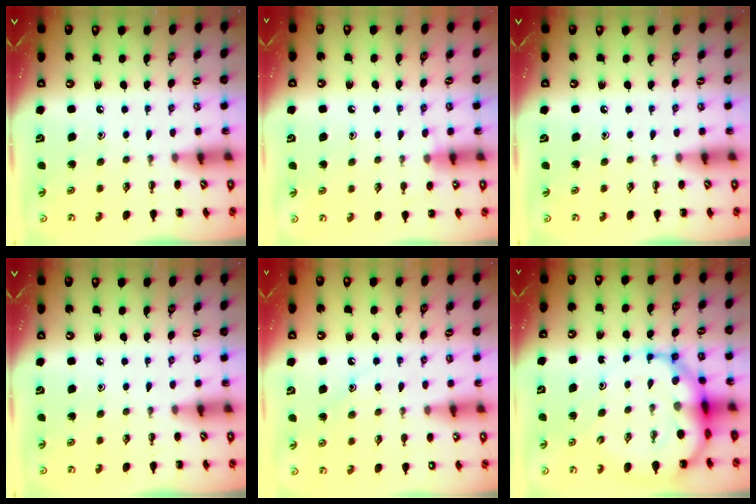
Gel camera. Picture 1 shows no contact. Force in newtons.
{"total": 7.8, "press": 7.4, "slide": 2.3}
{"total": 0.0}
{"total": 0.0}
{"total": 9.4, "press": 9.3, "slide": 1.4}
{"total": 13.2, "press": 12.8, "slide": 3.5}